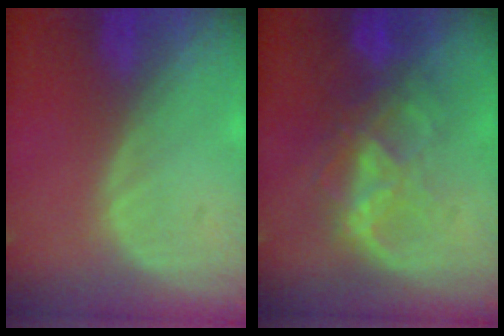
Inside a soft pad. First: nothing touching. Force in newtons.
{"total": 8.7, "press": 7.5, "slide": 4.3}